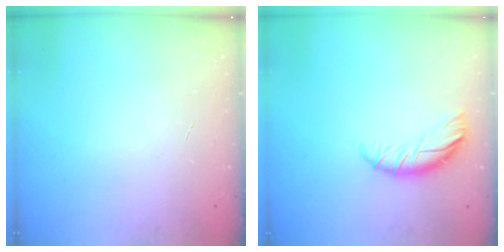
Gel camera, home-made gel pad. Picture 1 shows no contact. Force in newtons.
{"total": 9.4, "press": 9.4, "slide": 1.1}